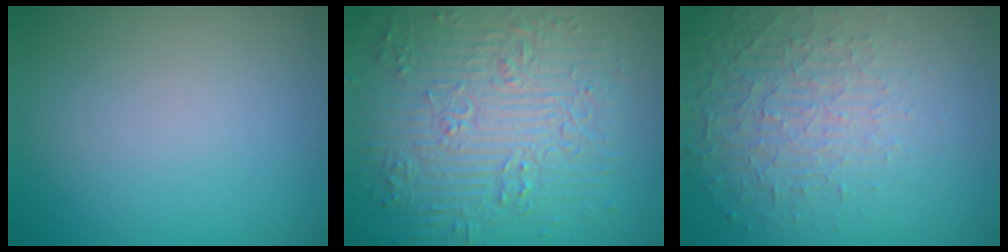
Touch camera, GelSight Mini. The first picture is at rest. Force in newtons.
{"total": 9.1, "press": 6.6, "slide": 6.3}
{"total": 4.9, "press": 3.2, "slide": 3.7}